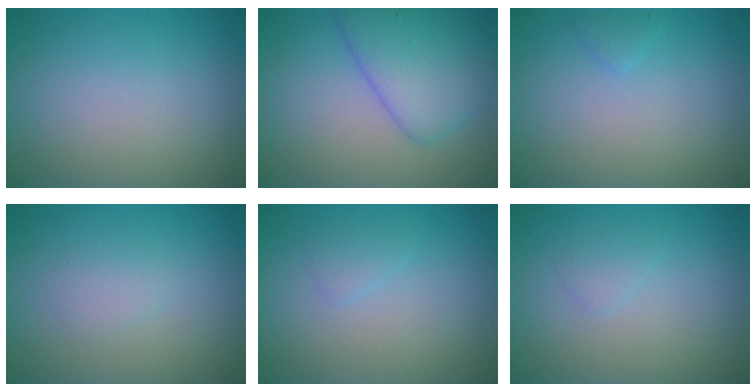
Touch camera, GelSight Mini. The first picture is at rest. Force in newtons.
{"total": 5.4, "press": 5.4, "slide": 0.2}
{"total": 0.7, "press": 0.7, "slide": 0.0}
{"total": 1.3, "press": 1.3, "slide": 0.0}
{"total": 0.9, "press": 0.9, "slide": 0.0}
{"total": 0.8, "press": 0.8, "slide": 0.1}